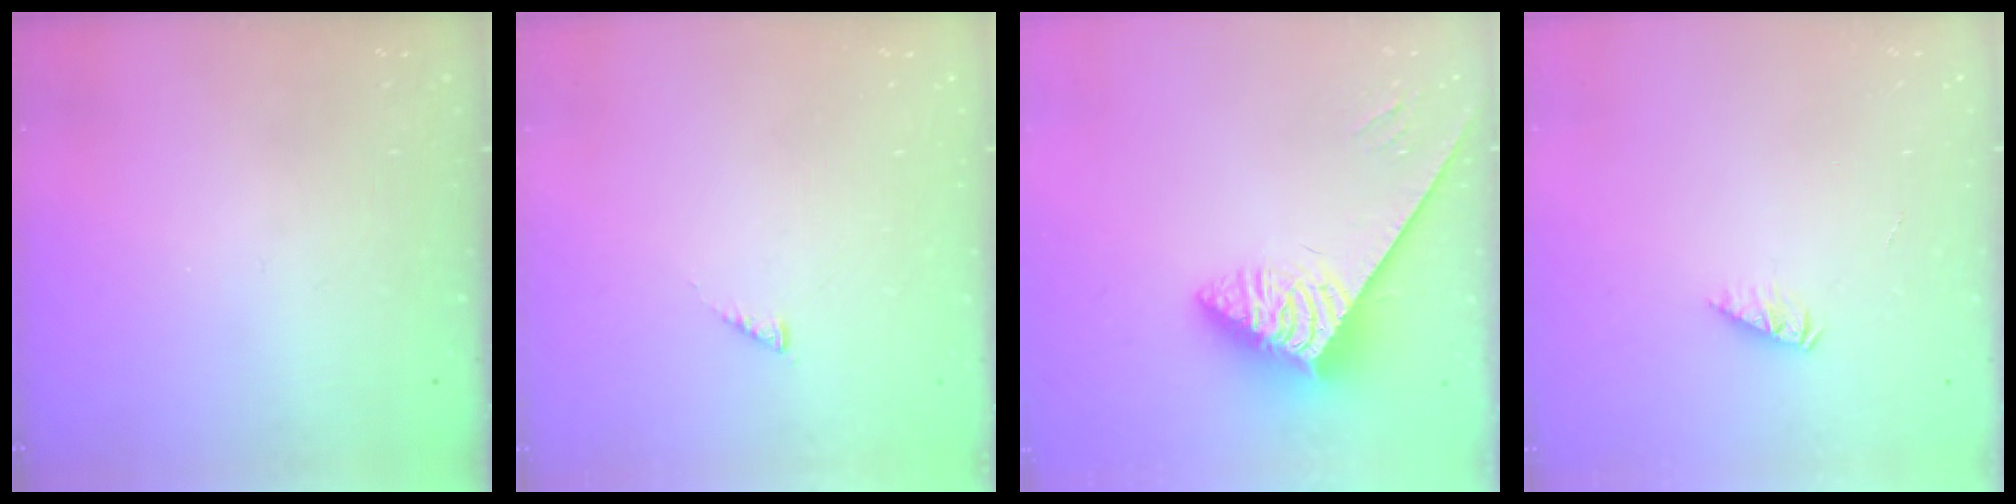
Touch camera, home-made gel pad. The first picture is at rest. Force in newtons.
{"total": 0.9, "press": 0.9, "slide": 0.3}
{"total": 3.8, "press": 3.7, "slide": 0.8}
{"total": 2.1, "press": 2.1, "slide": 0.3}